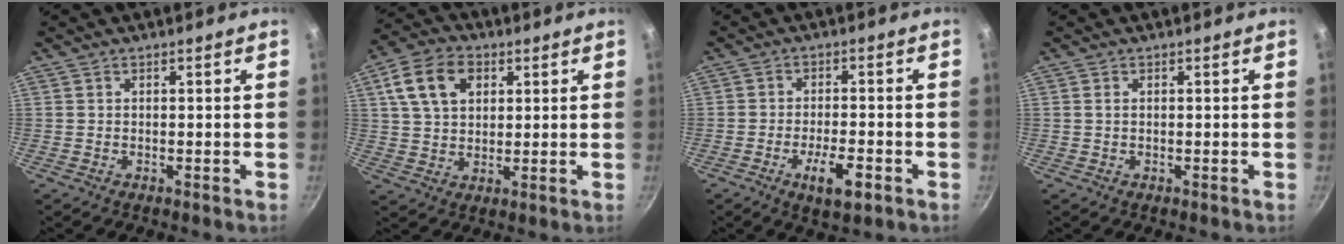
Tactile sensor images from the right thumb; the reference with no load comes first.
{"total": 11.4, "force": [4.0, 7.9, 7.1], "torque": [-0.119, 0.006, 0.066]}
{"total": 6.8, "force": [-3.1, 2.4, 5.6], "torque": [-0.085, 0.012, -0.049]}
{"total": 0.8, "force": [0.2, 0.4, 0.6], "torque": [-0.015, 0.000, 0.001]}